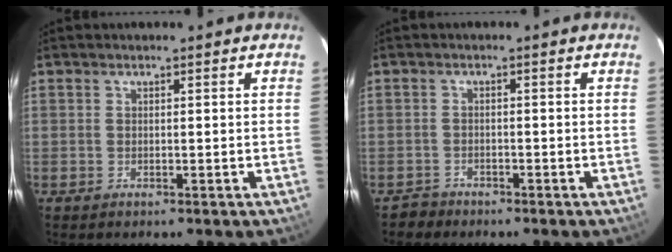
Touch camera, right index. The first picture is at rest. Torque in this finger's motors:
{"motor_torque": [-0.35, -0.09, -1.05, -0.21]}